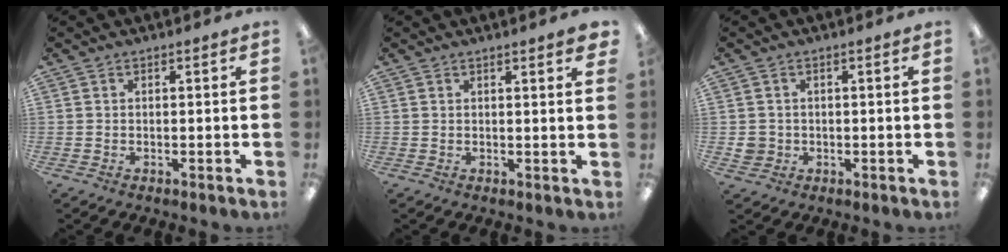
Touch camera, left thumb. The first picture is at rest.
{"total": 1.8, "force": [1.4, 0.0, 1.0], "torque": [-0.015, -0.003, 0.024]}
{"total": 2.9, "force": [0.0, 2.9, 0.4], "torque": [-0.003, 0.001, -0.002]}